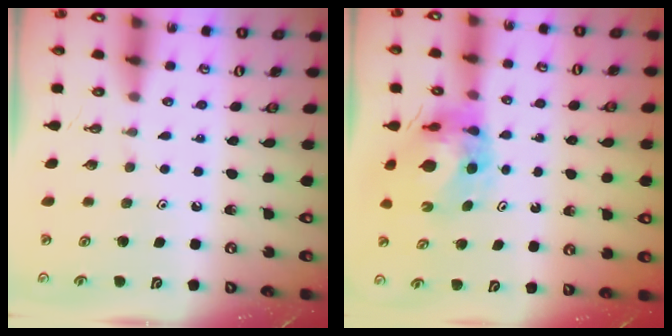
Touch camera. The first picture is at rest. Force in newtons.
{"total": 10.0, "press": 9.9, "slide": 1.3}